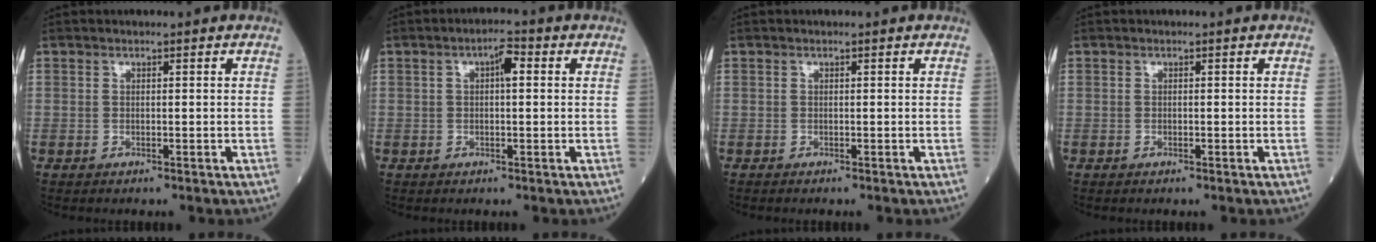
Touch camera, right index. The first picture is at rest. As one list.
[{"total": 3.2, "force": [0.7, 0.9, 3.0], "torque": [-0.049, 0.015, 0.009]}, {"total": 0.0}, {"total": 0.0}]